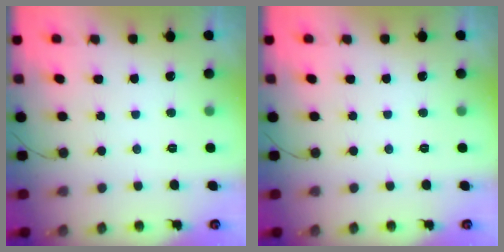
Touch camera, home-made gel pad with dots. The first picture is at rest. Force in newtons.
{"total": 0.0}